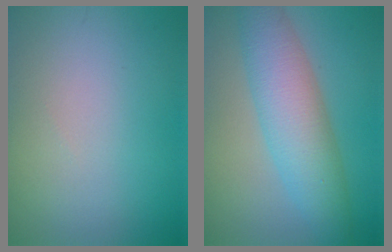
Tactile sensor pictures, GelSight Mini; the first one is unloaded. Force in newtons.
{"total": 6.5, "press": 6.5, "slide": 0.0}